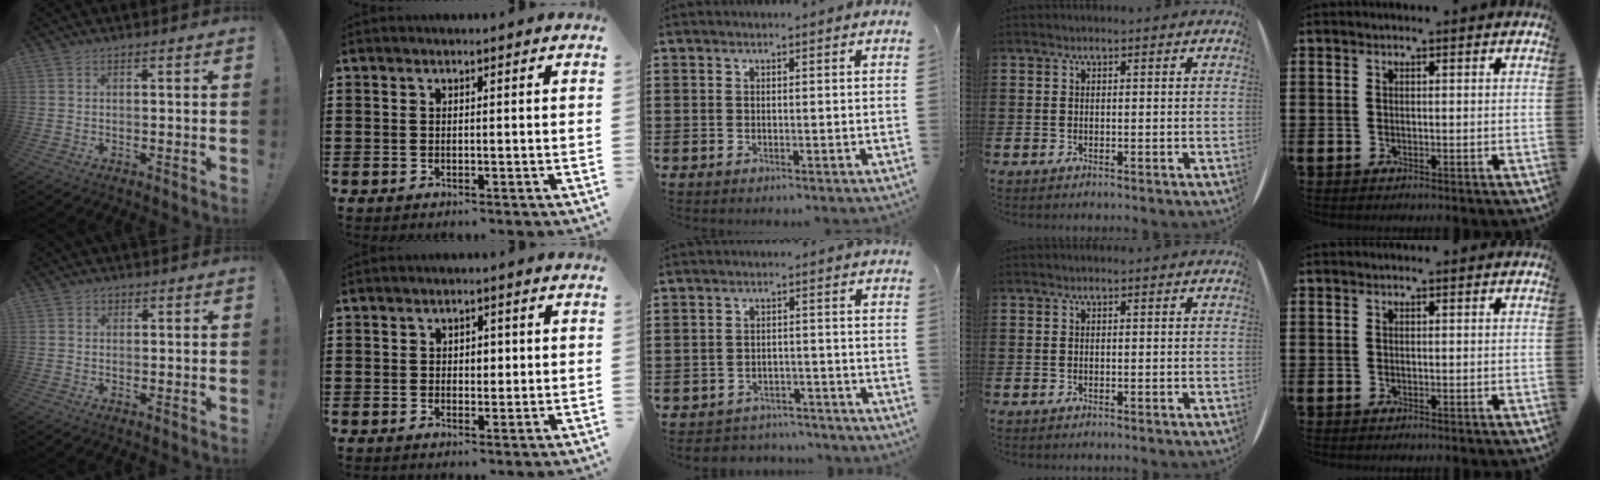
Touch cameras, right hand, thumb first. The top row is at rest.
{"thumb": {"total": 1.1, "force": [0.6, 0.9, 0.2], "torque": [0.000, 0.000, 0.011]}, "index": {"total": 1.7, "force": [0.1, 1.2, 1.2], "torque": [-0.018, 0.005, -0.002]}, "middle": {"total": 2.9, "force": [-2.8, 0.7, -0.4], "torque": [-0.003, 0.002, -0.064]}}